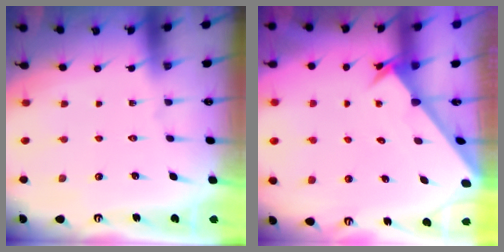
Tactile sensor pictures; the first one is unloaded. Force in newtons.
{"total": 2.6, "press": 2.6, "slide": 0.2}